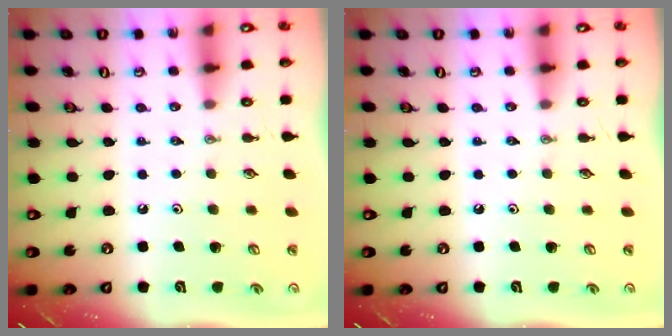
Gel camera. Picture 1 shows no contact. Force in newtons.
{"total": 0.0}